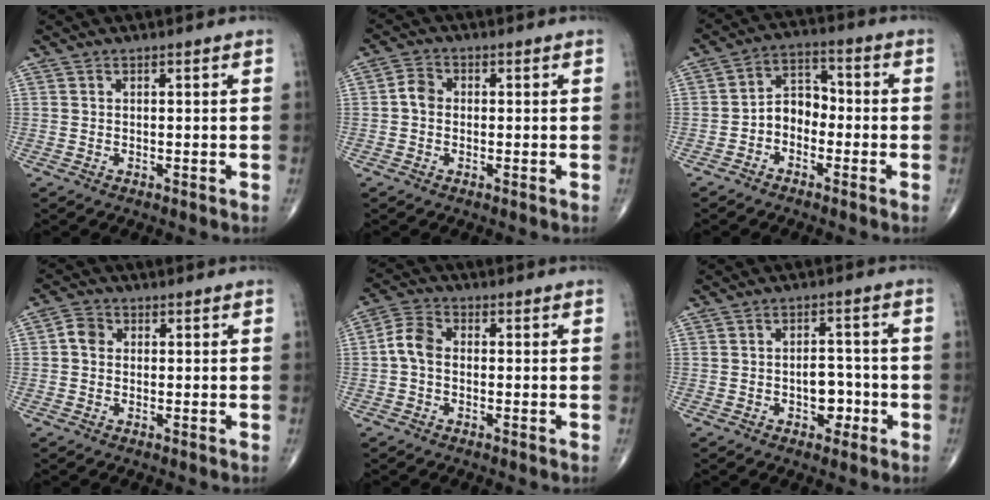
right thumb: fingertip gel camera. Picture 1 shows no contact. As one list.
[{"total": 3.1, "force": [-0.2, 2.5, 1.8], "torque": [-0.026, 0.011, -0.013]}, {"total": 6.3, "force": [-2.0, 4.6, 3.8], "torque": [-0.042, 0.036, -0.052]}, {"total": 3.0, "force": [0.1, 2.5, 1.6], "torque": [-0.020, 0.008, -0.004]}, {"total": 5.1, "force": [-0.5, 3.5, 3.7], "torque": [-0.068, 0.016, -0.022]}, {"total": 5.2, "force": [-1.7, 3.3, 3.6], "torque": [-0.026, 0.018, -0.025]}]